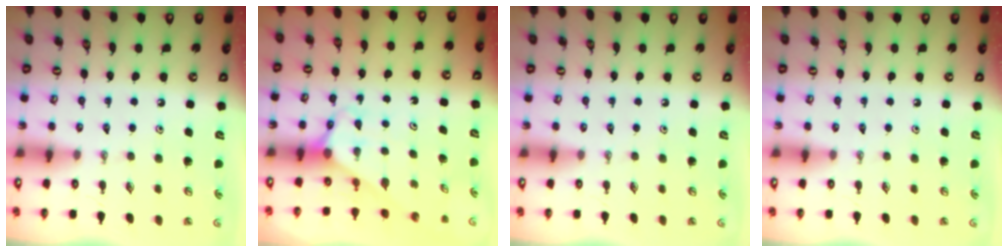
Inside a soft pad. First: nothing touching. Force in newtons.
{"total": 2.7, "press": 2.7, "slide": 0.2}
{"total": 0.0}
{"total": 0.0}